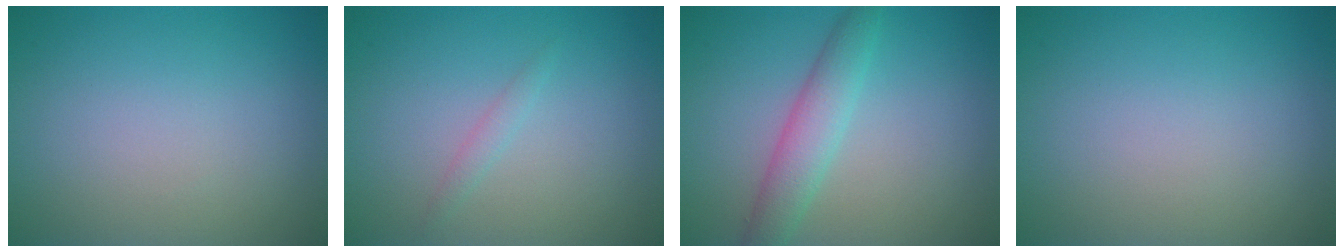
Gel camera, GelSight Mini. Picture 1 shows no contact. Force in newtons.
{"total": 0.9, "press": 0.8, "slide": 0.0}
{"total": 3.2, "press": 3.2, "slide": 0.1}
{"total": 0.0}